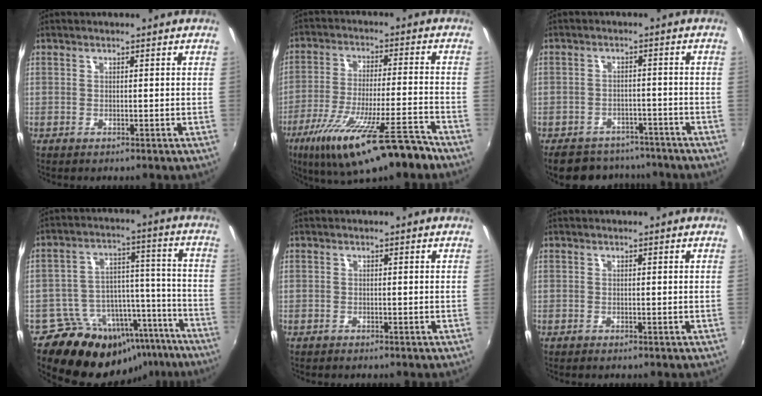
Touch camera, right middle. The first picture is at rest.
{"total": 18.7, "force": [-12.8, 2.4, 13.5], "torque": [-0.250, -0.060, -0.209]}
{"total": 11.4, "force": [-9.2, 5.9, 3.2], "torque": [-0.076, 0.017, -0.118]}
{"total": 18.6, "force": [-14.2, 10.9, 5.2], "torque": [-0.092, 0.063, -0.182]}
{"total": 0.0}
{"total": 0.0}